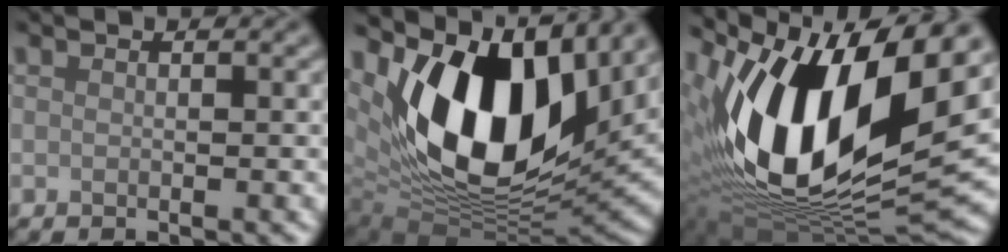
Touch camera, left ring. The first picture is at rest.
{"total": 14.6, "force": [5.4, 8.1, 10.9], "torque": [-0.202, -0.005, 0.102]}
{"total": 15.8, "force": [2.1, 8.0, 13.5], "torque": [-0.259, -0.006, 0.038]}